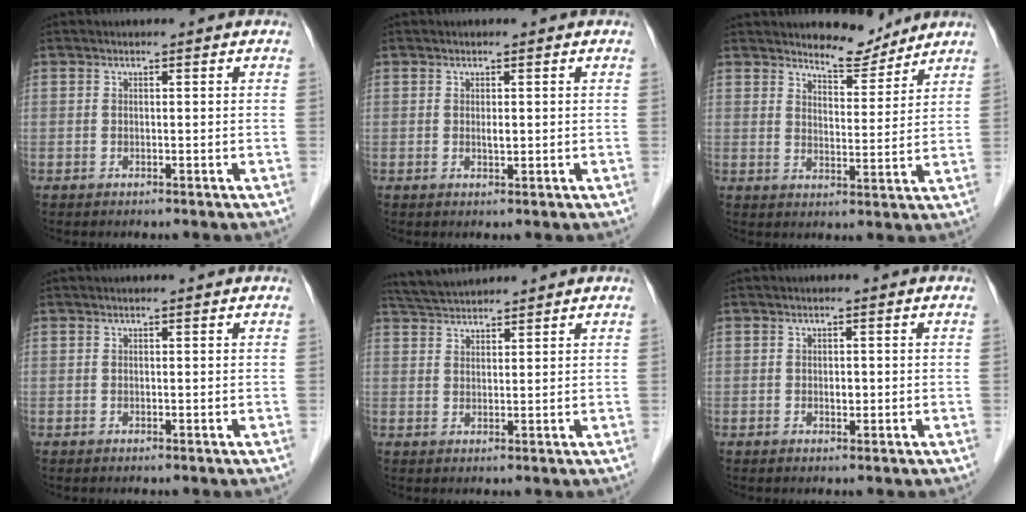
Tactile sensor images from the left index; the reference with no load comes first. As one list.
[{"total": 0.9, "force": [0.1, 0.3, 0.8], "torque": [-0.016, -0.003, 0.004]}, {"total": 5.7, "force": [5.5, 1.2, 0.9], "torque": [-0.018, -0.014, 0.089]}, {"total": 0.7, "force": [0.7, 0.0, 0.3], "torque": [-0.007, 0.011, 0.012]}, {"total": 5.3, "force": [5.2, 0.3, 1.2], "torque": [-0.029, 0.034, 0.098]}, {"total": 1.0, "force": [-0.1, 0.7, 0.8], "torque": [-0.013, 0.000, 0.001]}]